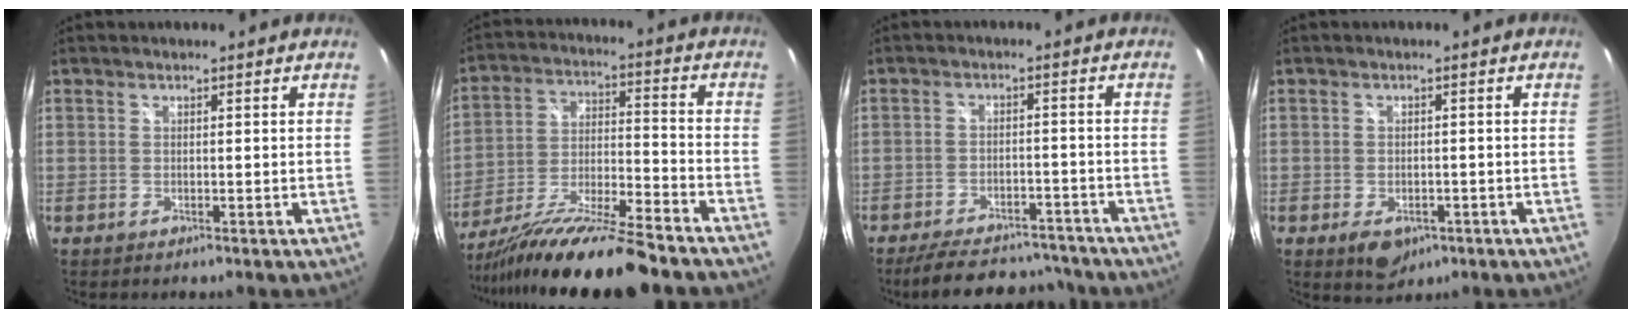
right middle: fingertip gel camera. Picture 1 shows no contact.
{"total": 19.2, "force": [-15.8, 0.7, 10.8], "torque": [-0.214, -0.037, -0.271]}
{"total": 14.0, "force": [-12.3, 4.6, 5.0], "torque": [-0.115, 0.007, -0.166]}
{"total": 5.5, "force": [-2.6, 3.5, 3.3], "torque": [-0.059, -0.014, -0.034]}